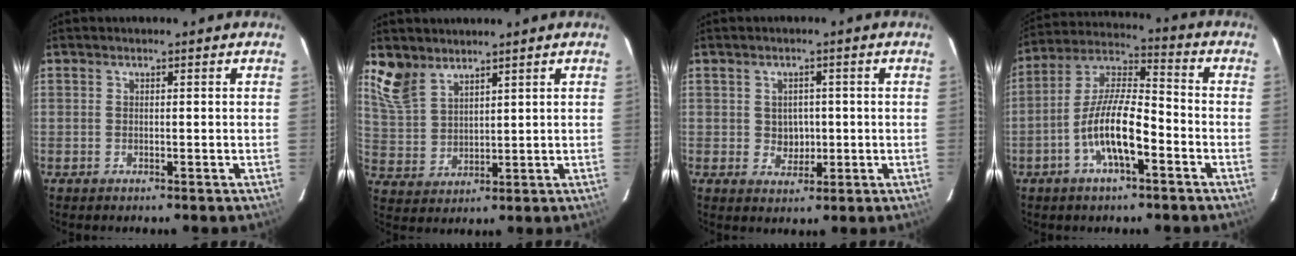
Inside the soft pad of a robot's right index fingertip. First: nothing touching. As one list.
[{"total": 7.4, "force": [5.8, 3.6, 2.8], "torque": [-0.064, 0.011, 0.129]}, {"total": 3.6, "force": [0.0, 3.3, 1.4], "torque": [-0.024, 0.008, 0.005]}, {"total": 12.1, "force": [-4.9, 3.5, 10.5], "torque": [-0.214, 0.005, -0.095]}]